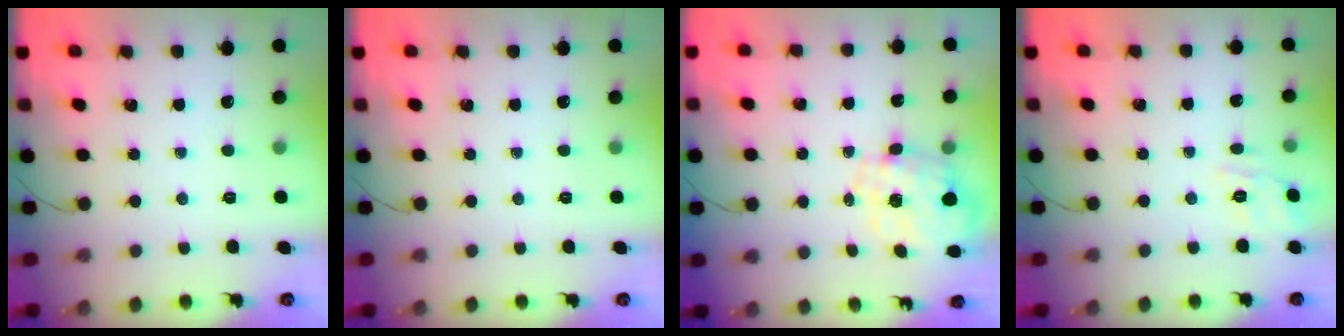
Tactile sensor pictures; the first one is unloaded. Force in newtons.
{"total": 0.0}
{"total": 2.5, "press": 2.4, "slide": 0.8}
{"total": 5.3, "press": 5.0, "slide": 1.7}